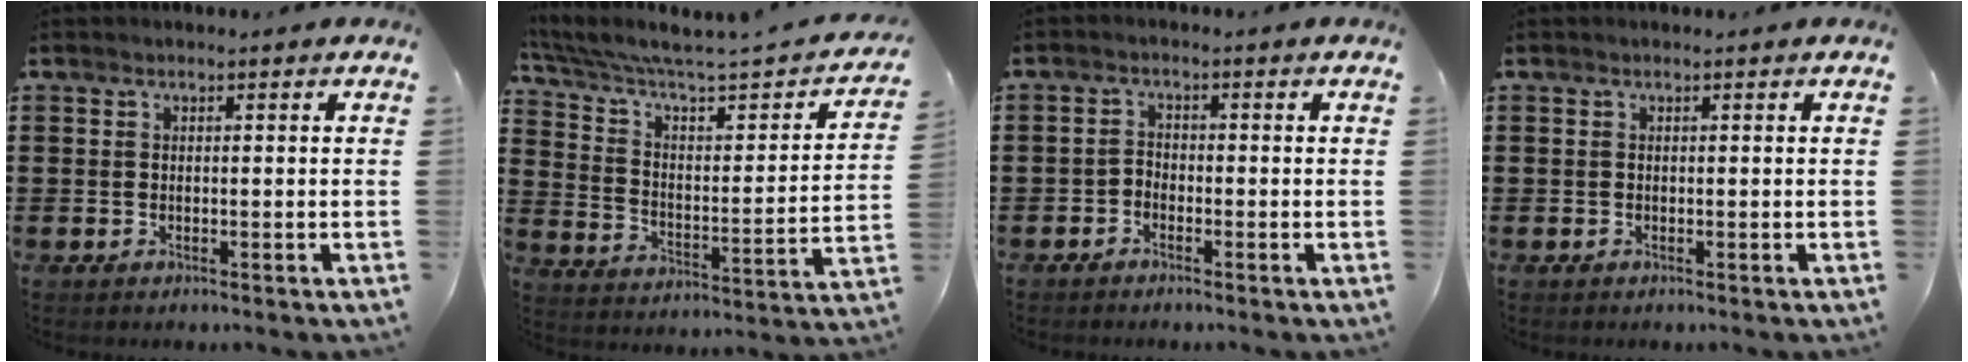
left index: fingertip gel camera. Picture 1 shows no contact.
{"total": 4.1, "force": [2.7, 1.2, 2.9], "torque": [-0.073, -0.031, 0.037]}
{"total": 1.6, "force": [-1.6, 0.4, 0.1], "torque": [-0.010, 0.004, -0.034]}
{"total": 0.0}